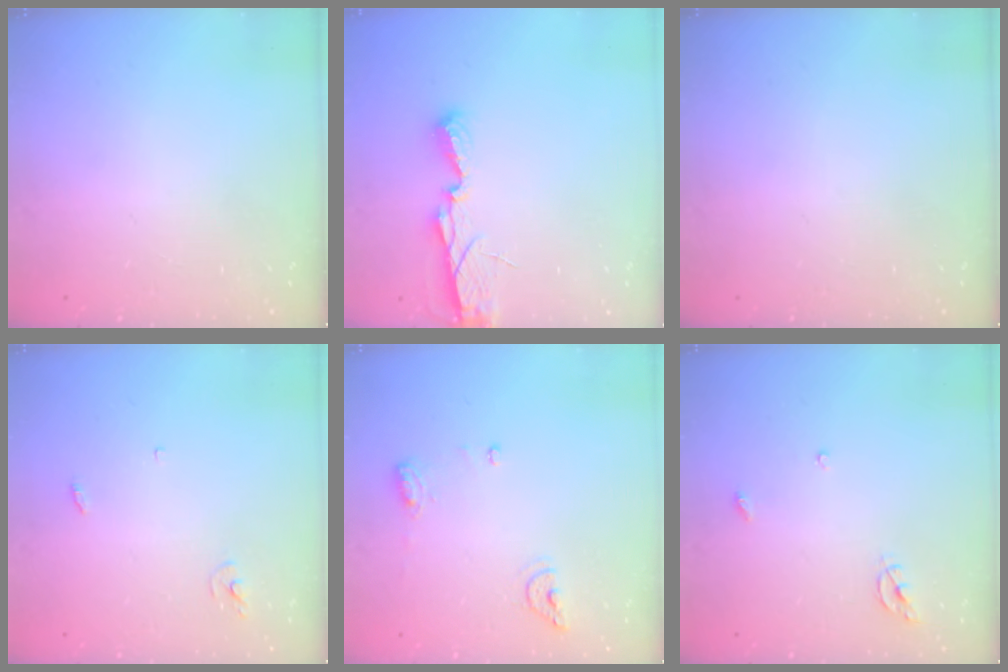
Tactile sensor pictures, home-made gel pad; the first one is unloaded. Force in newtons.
{"total": 6.3, "press": 6.2, "slide": 0.4}
{"total": 0.0}
{"total": 2.9, "press": 2.9, "slide": 0.2}
{"total": 7.9, "press": 7.8, "slide": 1.1}
{"total": 5.7, "press": 5.6, "slide": 0.5}